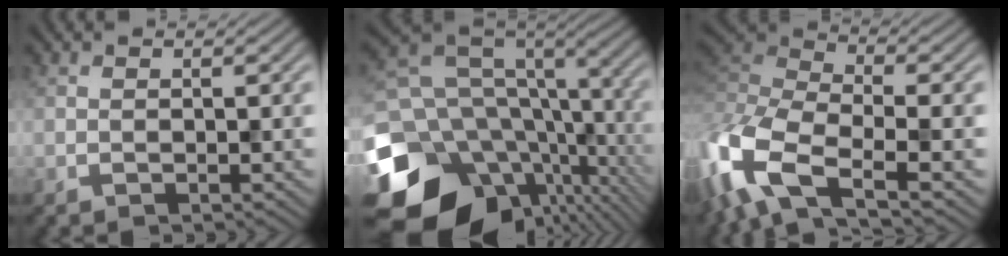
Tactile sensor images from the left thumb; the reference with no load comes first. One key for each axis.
{"total": 18.2, "fx": -6.1, "fy": 13.0, "fz": 11.1, "tx": -0.238, "ty": -0.010, "tz": -0.076}
{"total": 12.2, "fx": -5.0, "fy": 5.4, "fz": 9.7, "tx": -0.245, "ty": -0.003, "tz": -0.112}